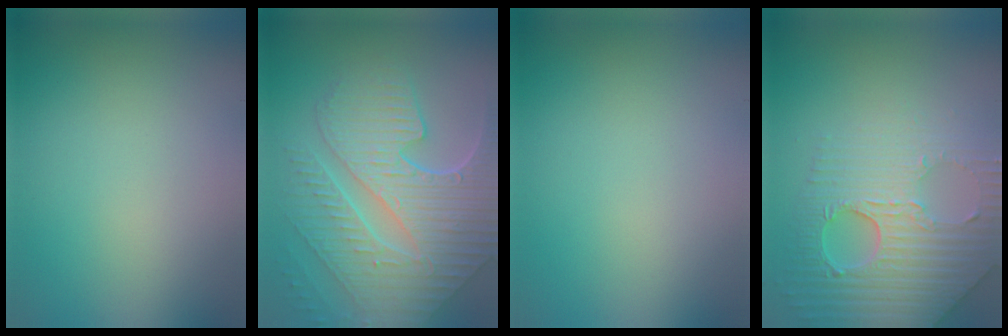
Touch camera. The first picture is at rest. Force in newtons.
{"total": 10.2, "press": 6.9, "slide": 7.5}
{"total": 0.0}
{"total": 6.1, "press": 5.2, "slide": 3.3}